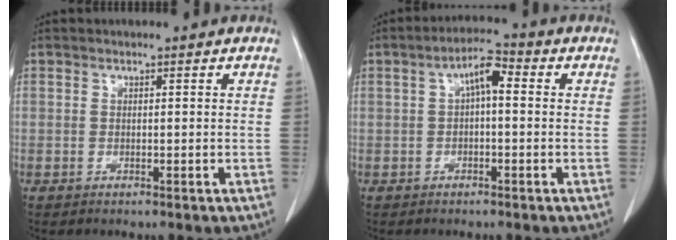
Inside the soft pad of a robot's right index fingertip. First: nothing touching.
{"total": 4.9, "force": [0.7, 1.6, 4.6], "torque": [-0.083, 0.023, 0.010]}